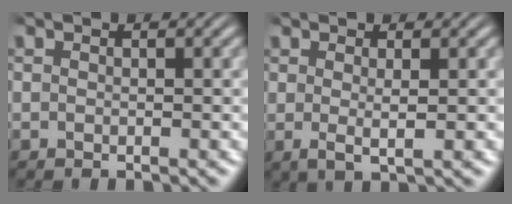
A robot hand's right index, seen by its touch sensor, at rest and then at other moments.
{"total": 1.7, "force": [0.4, 0.1, 1.7], "torque": [-0.035, -0.008, 0.012]}